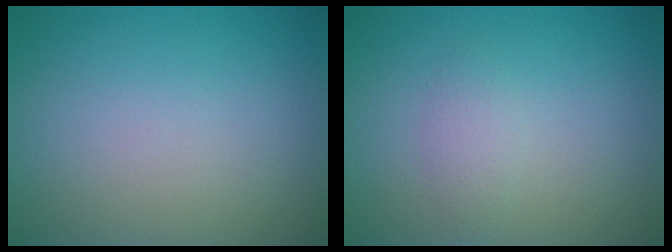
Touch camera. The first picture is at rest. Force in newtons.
{"total": 1.4, "press": 1.4, "slide": 0.1}